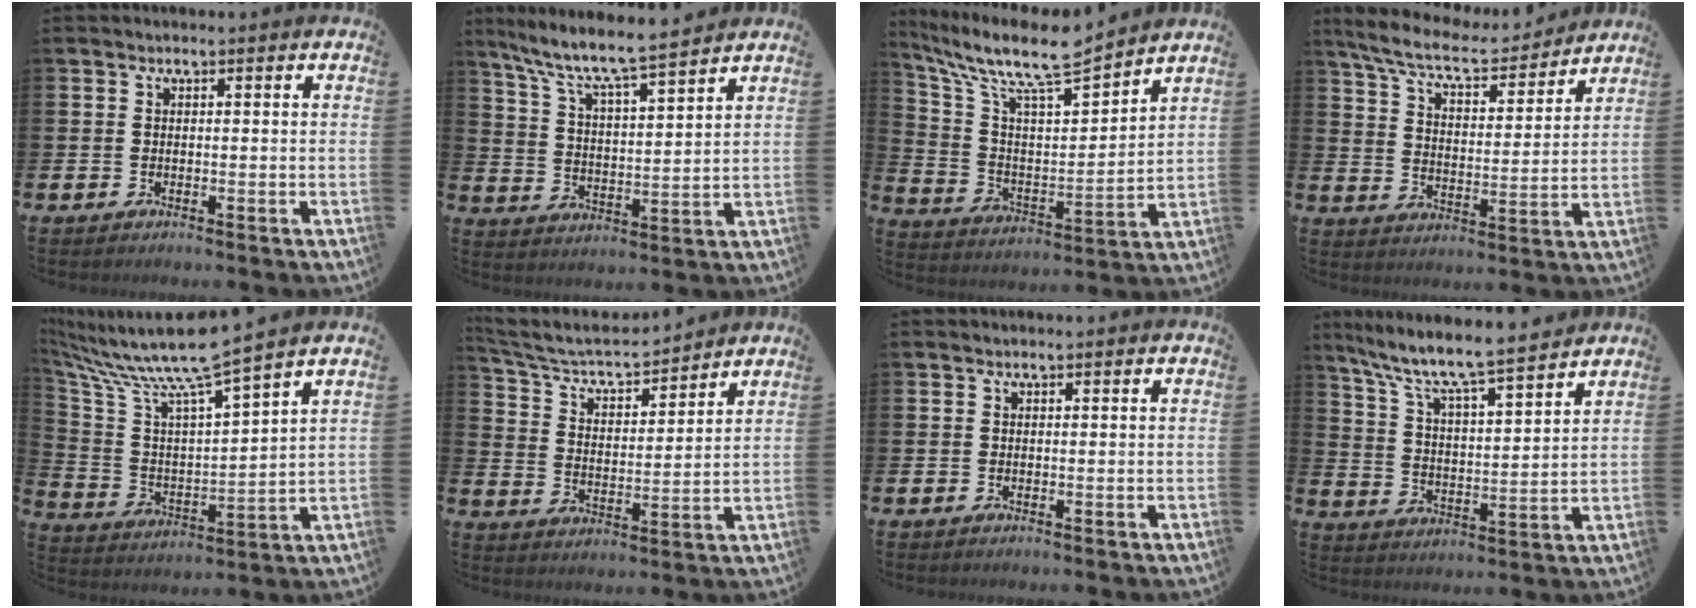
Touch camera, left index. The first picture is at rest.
{"total": 7.9, "force": [7.3, 0.2, 3.0], "torque": [-0.089, -0.053, 0.123]}
{"total": 10.6, "force": [9.3, 1.9, 4.7], "torque": [-0.128, -0.067, 0.155]}
{"total": 11.3, "force": [9.3, 3.9, 5.2], "torque": [-0.125, -0.057, 0.156]}
{"total": 10.2, "force": [9.1, 0.0, 4.7], "torque": [-0.136, -0.070, 0.146]}
{"total": 5.9, "force": [5.4, 1.5, 1.8], "torque": [-0.070, -0.041, 0.087]}
{"total": 0.0}
{"total": 8.1, "force": [7.6, 0.3, 2.9], "torque": [-0.093, -0.057, 0.125]}